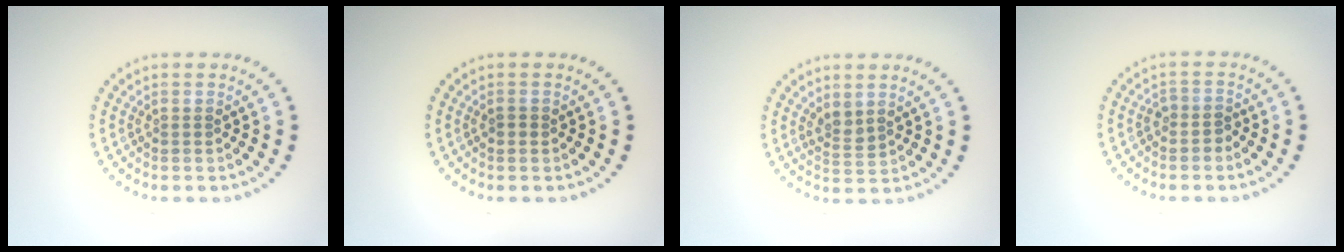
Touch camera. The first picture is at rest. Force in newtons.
{"total": 0.8, "press": 0.7, "slide": 0.3}
{"total": 1.5, "press": 1.2, "slide": 0.9}
{"total": 1.4, "press": 1.2, "slide": 0.8}